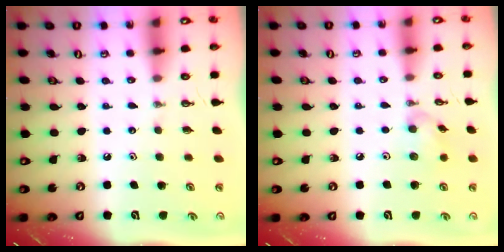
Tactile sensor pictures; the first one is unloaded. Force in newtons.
{"total": 7.8, "press": 7.8, "slide": 0.2}